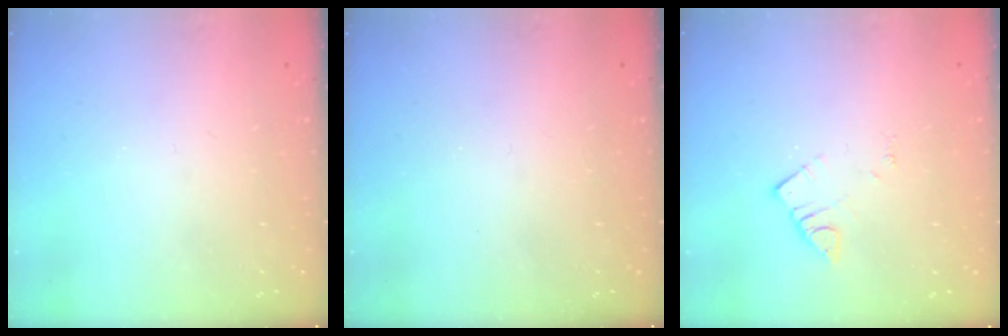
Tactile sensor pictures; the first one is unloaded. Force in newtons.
{"total": 2.6, "press": 2.6, "slide": 0.4}
{"total": 3.3, "press": 3.3, "slide": 0.2}